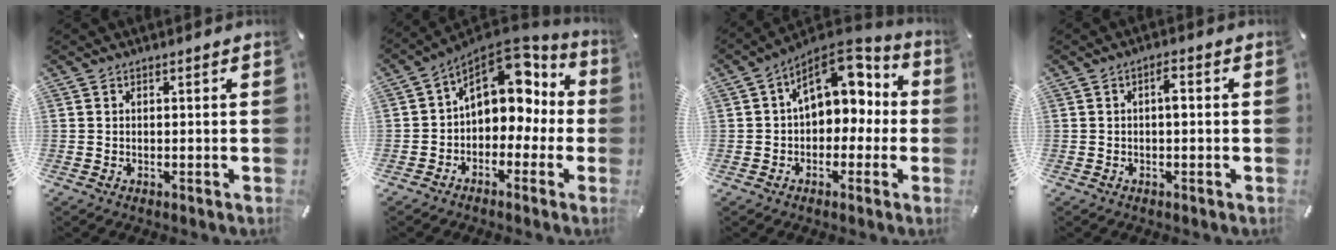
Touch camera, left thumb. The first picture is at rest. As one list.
[{"total": 13.6, "force": [4.5, 9.8, 8.3], "torque": [-0.121, -0.030, 0.079]}, {"total": 12.8, "force": [4.2, 8.8, 8.3], "torque": [-0.110, -0.020, 0.077]}, {"total": 2.8, "force": [0.0, 1.1, 2.6], "torque": [-0.044, 0.007, -0.005]}]